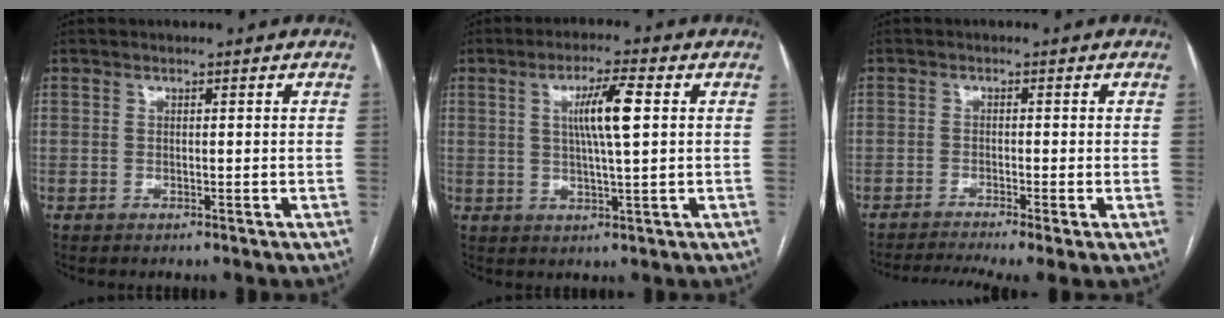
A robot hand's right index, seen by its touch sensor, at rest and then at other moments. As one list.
[{"total": 7.0, "force": [1.5, 0.2, 6.8], "torque": [-0.123, 0.002, 0.027]}, {"total": 7.3, "force": [-5.3, 0.2, 5.1], "torque": [-0.085, -0.007, -0.086]}]